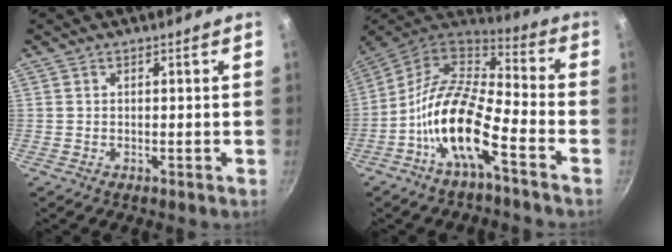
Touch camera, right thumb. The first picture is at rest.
{"total": 16.5, "force": [-6.9, 5.9, 13.8], "torque": [-0.255, 0.059, -0.149]}